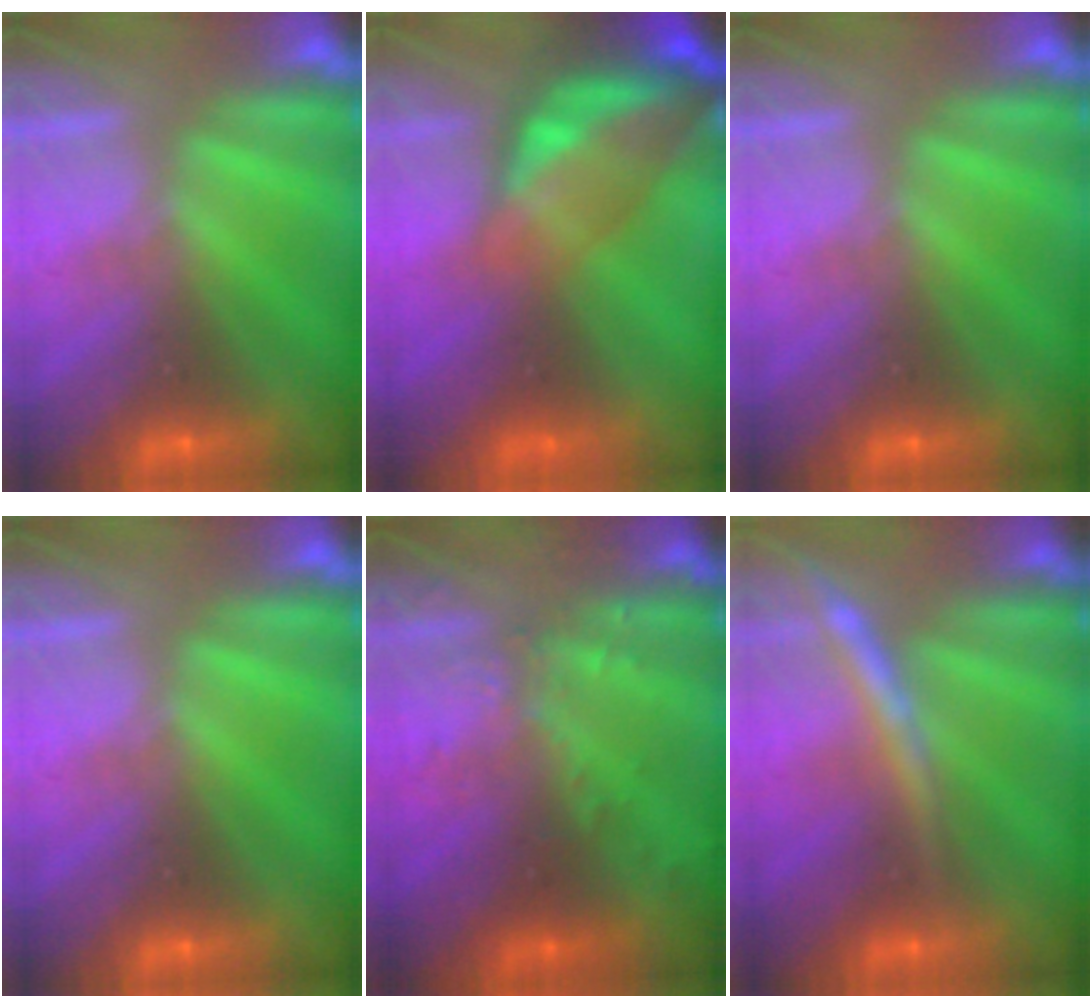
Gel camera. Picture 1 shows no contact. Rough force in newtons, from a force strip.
{"total": 7.6}
{"total": 0.0}
{"total": 0.0}
{"total": 3.1}
{"total": 2.8}